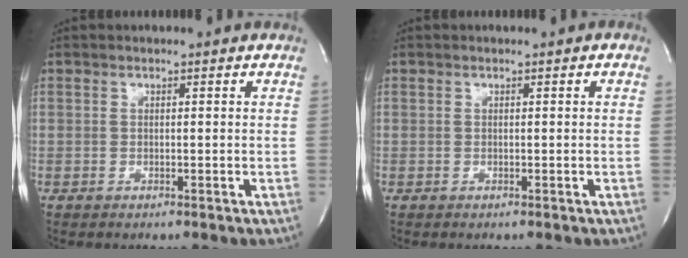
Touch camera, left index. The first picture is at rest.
{"total": 0.0}